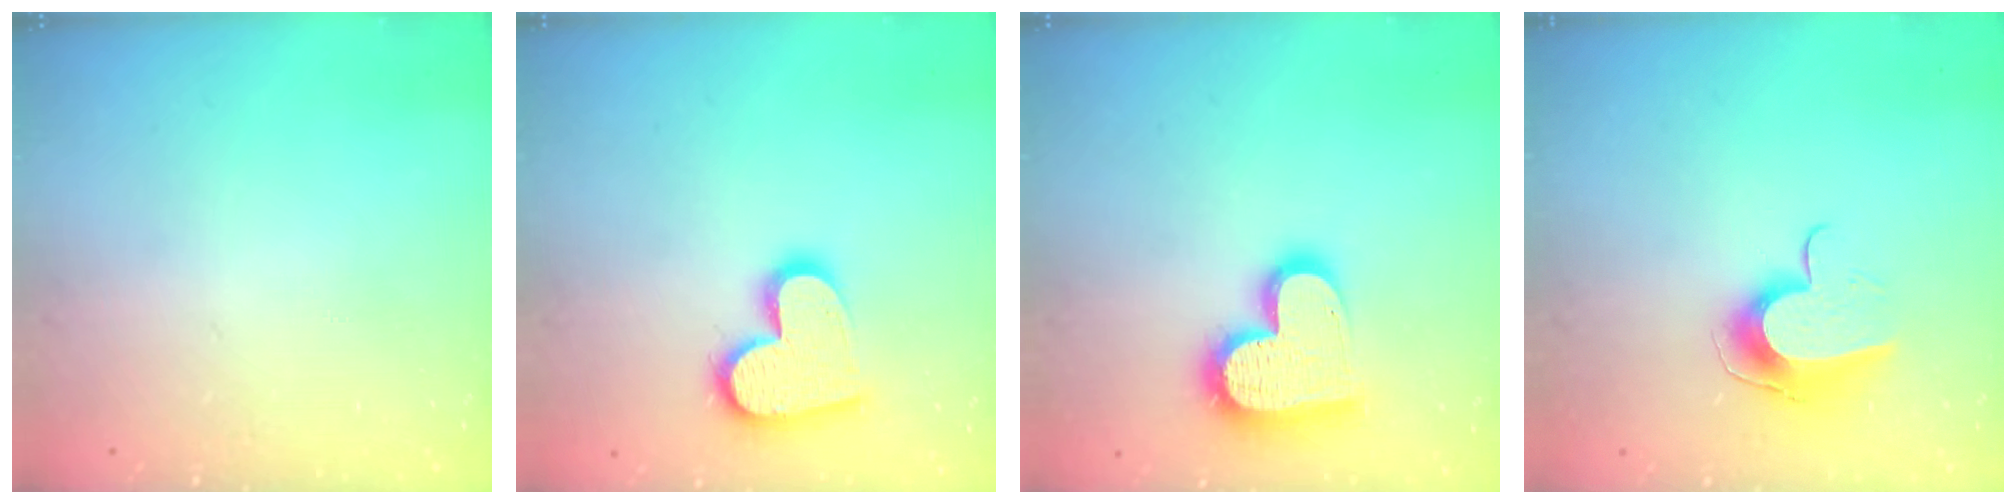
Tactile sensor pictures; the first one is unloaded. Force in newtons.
{"total": 14.9, "press": 14.8, "slide": 1.1}
{"total": 17.4, "press": 17.3, "slide": 1.3}
{"total": 9.9, "press": 9.9, "slide": 0.4}